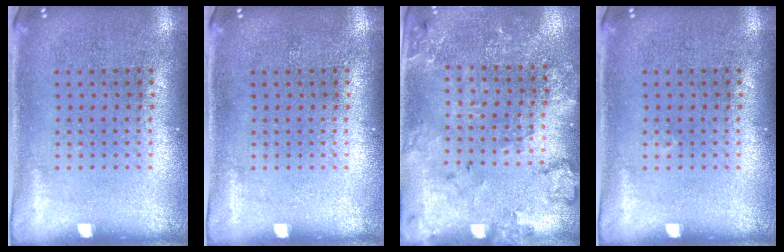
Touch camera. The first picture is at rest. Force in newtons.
{"total": 0.0}
{"total": 1.8, "press": 1.8, "slide": 0.3}
{"total": 0.0}